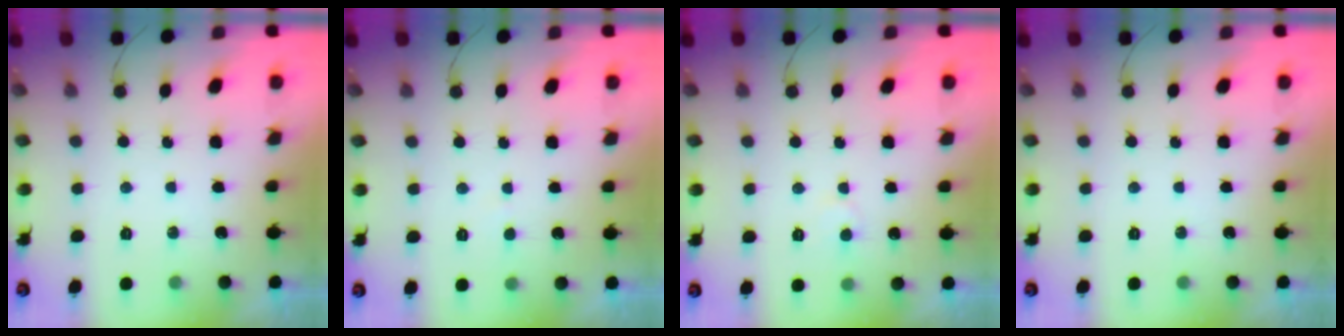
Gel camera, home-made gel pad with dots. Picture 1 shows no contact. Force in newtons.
{"total": 1.3, "press": 1.3, "slide": 0.1}
{"total": 4.1, "press": 4.1, "slide": 0.3}
{"total": 0.0}